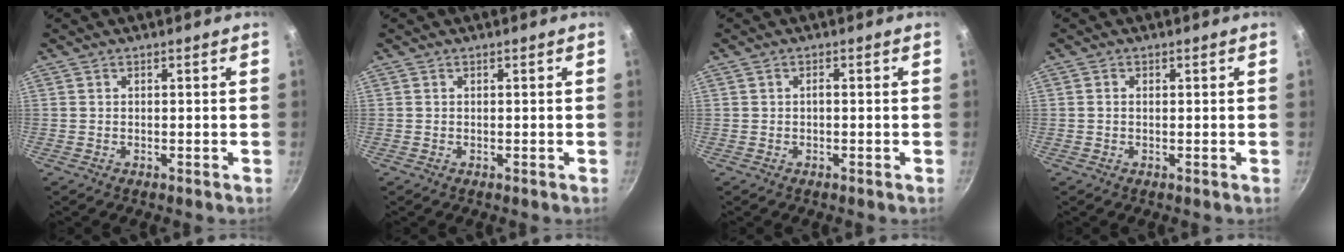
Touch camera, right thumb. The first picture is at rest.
{"total": 0.0}
{"total": 0.7, "force": [-0.2, 0.3, 0.6], "torque": [-0.014, 0.006, -0.004]}
{"total": 0.7, "force": [0.1, 0.5, 0.5], "torque": [-0.008, 0.004, 0.001]}